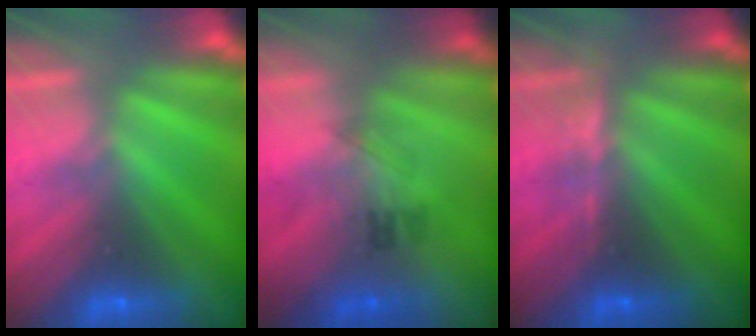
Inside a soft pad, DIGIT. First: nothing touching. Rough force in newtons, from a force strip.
{"total": 2.3}
{"total": 2.8}